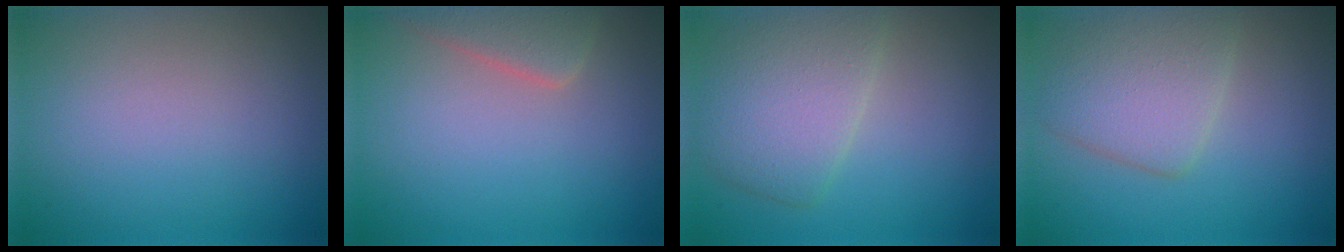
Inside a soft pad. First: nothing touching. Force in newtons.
{"total": 3.3, "press": 3.3, "slide": 0.2}
{"total": 5.0, "press": 5.0, "slide": 0.3}
{"total": 4.8, "press": 4.8, "slide": 0.3}